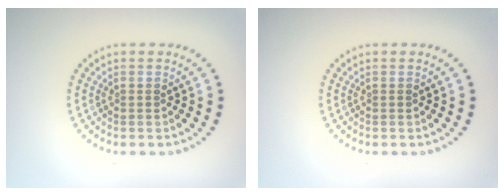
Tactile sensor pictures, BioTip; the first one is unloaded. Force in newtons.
{"total": 0.0}